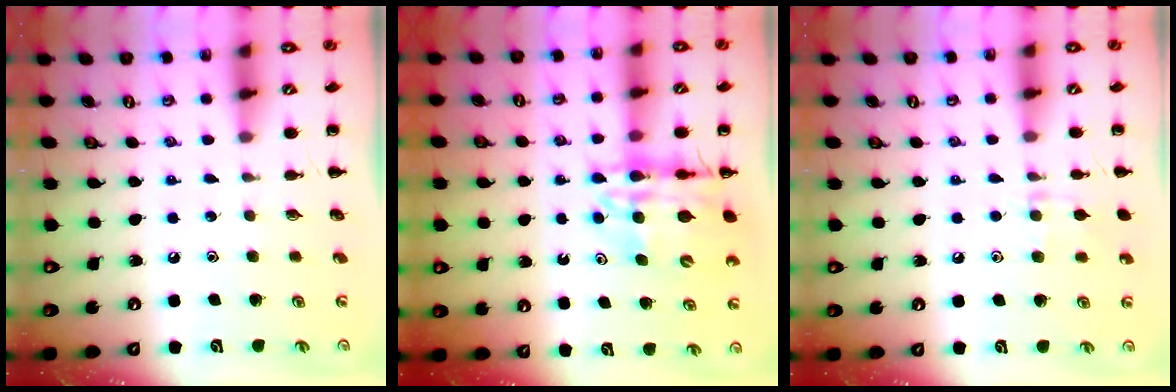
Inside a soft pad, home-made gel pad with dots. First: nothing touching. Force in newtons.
{"total": 14.4, "press": 13.9, "slide": 3.5}
{"total": 7.3, "press": 6.8, "slide": 2.7}